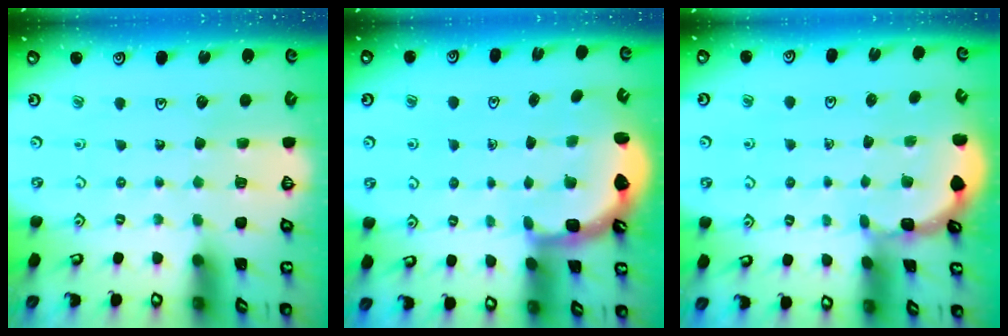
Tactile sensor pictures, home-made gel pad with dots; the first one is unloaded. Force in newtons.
{"total": 4.1, "press": 3.6, "slide": 1.8}
{"total": 1.5, "press": 1.5, "slide": 0.1}